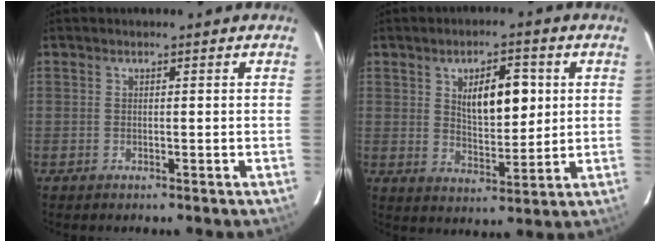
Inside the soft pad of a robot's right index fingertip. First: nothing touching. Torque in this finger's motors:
{"motor_torque": [0.32, 0.10, 0.25, 0.07]}